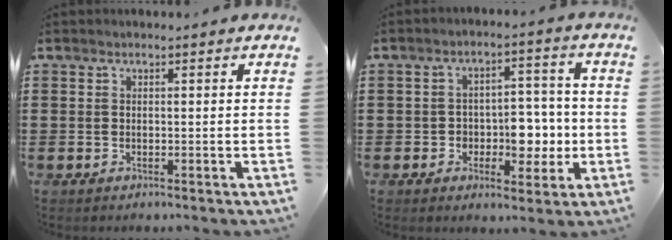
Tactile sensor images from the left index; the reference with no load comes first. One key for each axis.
{"total": 6.5, "fx": -1.4, "fy": 4.8, "fz": 4.2, "tx": -0.068, "ty": 0.010, "tz": -0.029}